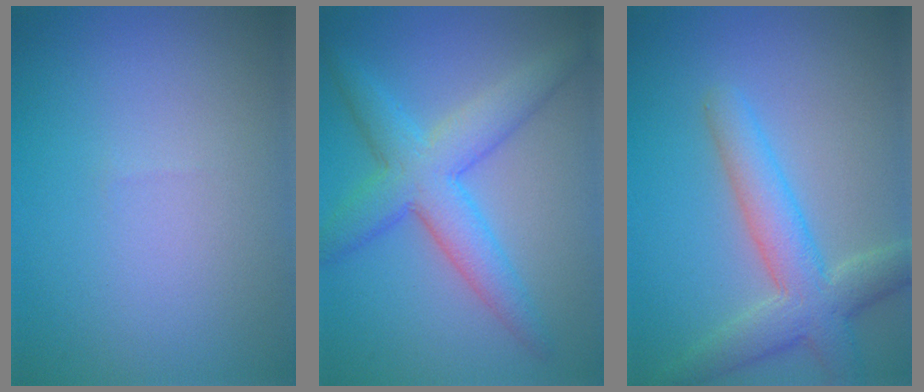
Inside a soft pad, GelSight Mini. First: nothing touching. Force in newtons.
{"total": 5.7, "press": 5.7, "slide": 0.2}
{"total": 5.1, "press": 5.1, "slide": 0.5}